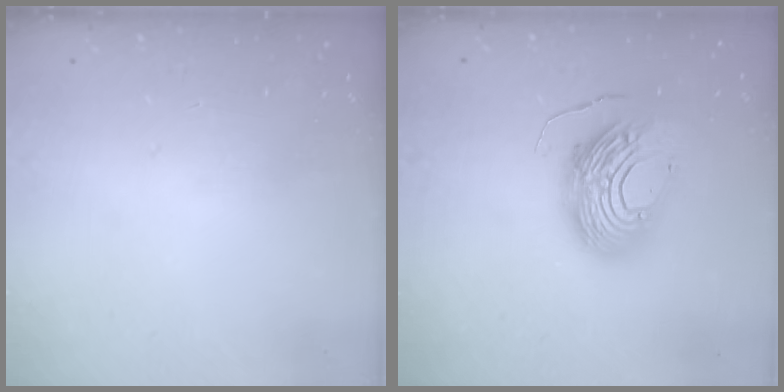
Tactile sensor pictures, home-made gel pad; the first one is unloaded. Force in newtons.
{"total": 16.1, "press": 16.0, "slide": 1.6}